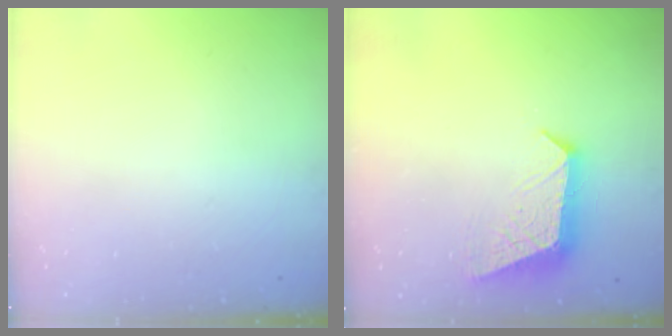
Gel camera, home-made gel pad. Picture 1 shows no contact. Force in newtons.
{"total": 9.4, "press": 9.4, "slide": 0.5}